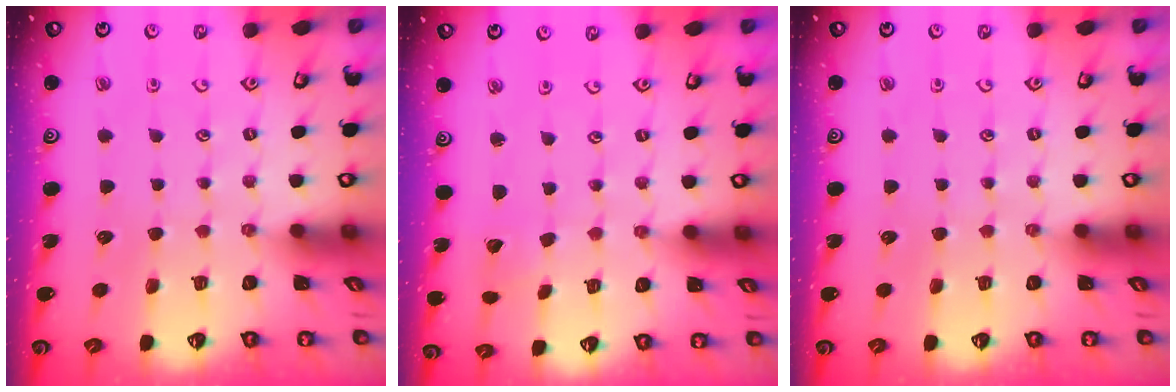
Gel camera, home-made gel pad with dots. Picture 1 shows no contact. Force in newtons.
{"total": 1.8, "press": 1.8, "slide": 0.1}
{"total": 0.0}